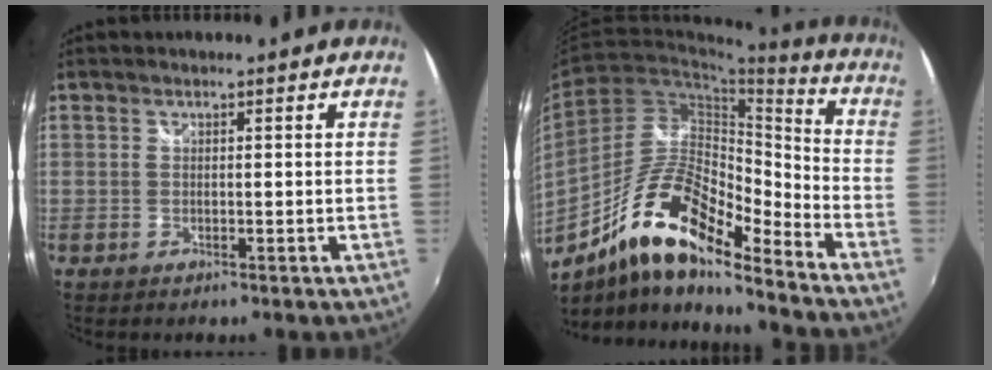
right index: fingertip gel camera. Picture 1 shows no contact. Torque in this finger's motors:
{"motor_torque": [0.47, -0.54, 0.70, 0.20]}